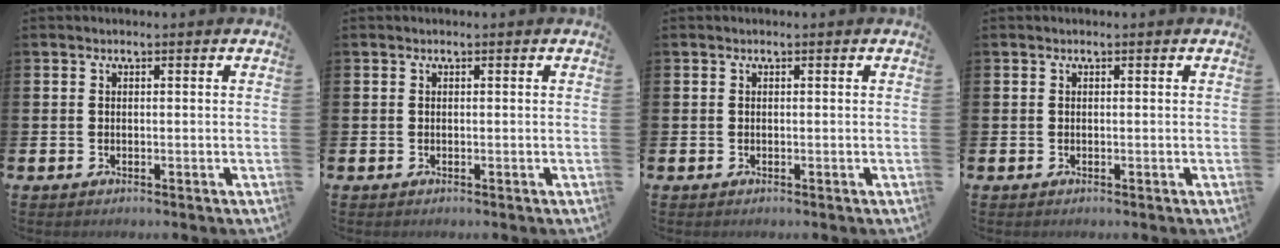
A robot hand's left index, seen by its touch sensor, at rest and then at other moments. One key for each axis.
{"total": 0.0}
{"total": 0.0}
{"total": 0.0}